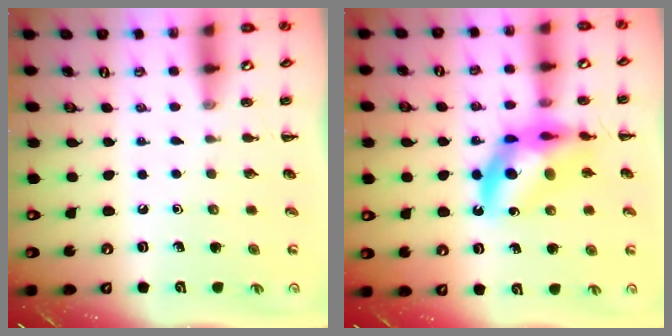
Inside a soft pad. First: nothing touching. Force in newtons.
{"total": 13.2, "press": 12.6, "slide": 4.2}